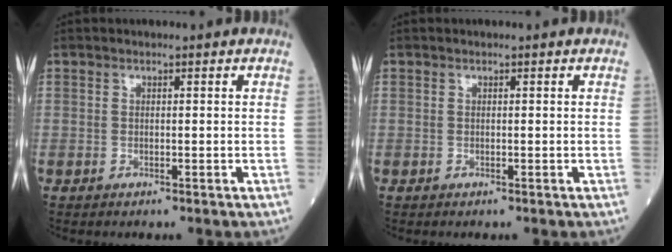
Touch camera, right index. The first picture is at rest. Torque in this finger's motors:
{"motor_torque": [0.00, 0.00, 0.00, 0.00]}